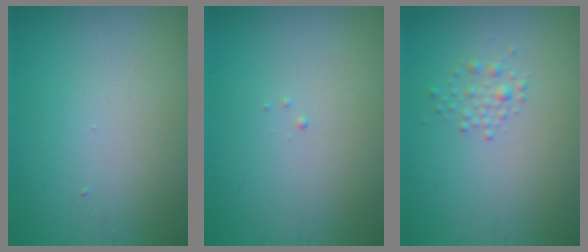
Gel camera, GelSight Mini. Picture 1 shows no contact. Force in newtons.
{"total": 0.0}
{"total": 1.3, "press": 1.3, "slide": 0.0}